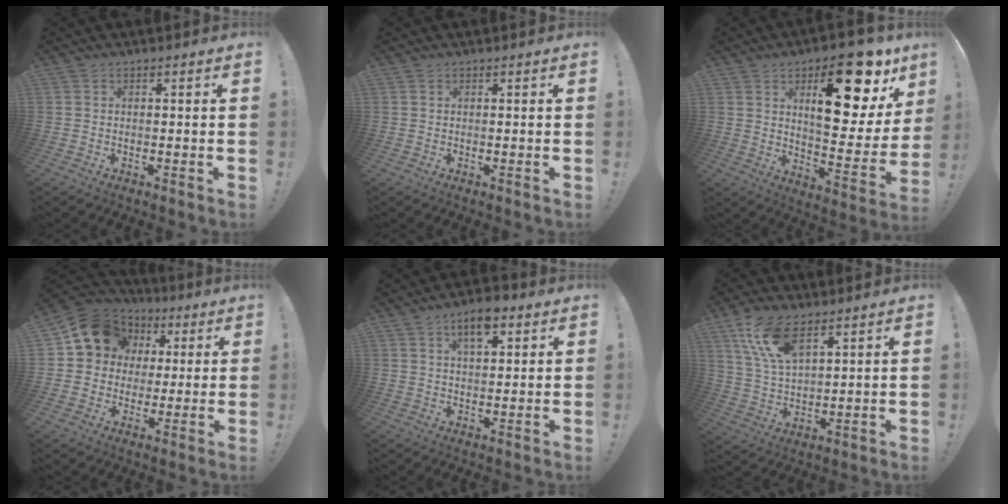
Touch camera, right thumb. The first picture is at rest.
{"total": 0.0}
{"total": 23.3, "force": [10.3, 9.6, 18.6], "torque": [-0.246, -0.062, 0.172]}
{"total": 13.6, "force": [4.5, 11.4, 5.9], "torque": [-0.080, -0.013, 0.092]}
{"total": 7.4, "force": [4.0, 3.4, 5.2], "torque": [-0.073, -0.012, 0.067]}
{"total": 12.3, "force": [7.9, 5.3, 7.8], "torque": [-0.161, -0.028, 0.148]}